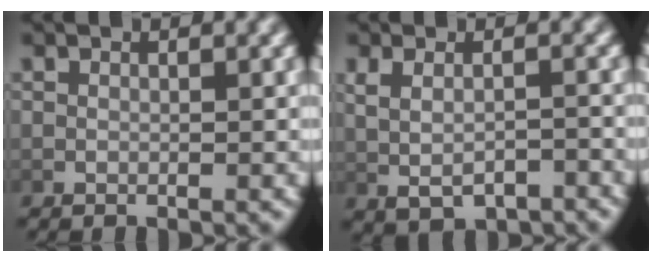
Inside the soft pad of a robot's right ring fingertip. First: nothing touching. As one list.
[{"total": 3.3, "force": [-0.7, 2.1, 2.5], "torque": [-0.045, -0.004, -0.001]}]